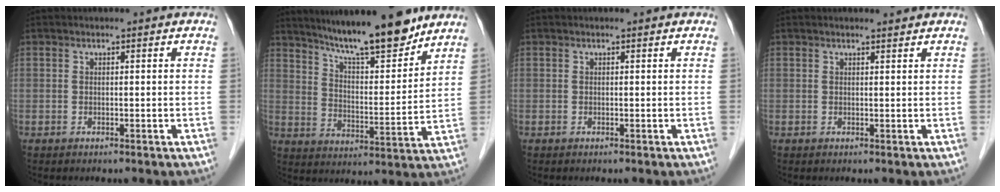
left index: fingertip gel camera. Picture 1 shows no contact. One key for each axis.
{"total": 14.1, "fx": 11.9, "fy": 1.5, "fz": 7.4, "tx": -0.116, "ty": -0.008, "tz": 0.197}
{"total": 0.0}
{"total": 1.1, "fx": 1.1, "fy": 0.0, "fz": 0.3, "tx": -0.009, "ty": 0.000, "tz": 0.018}